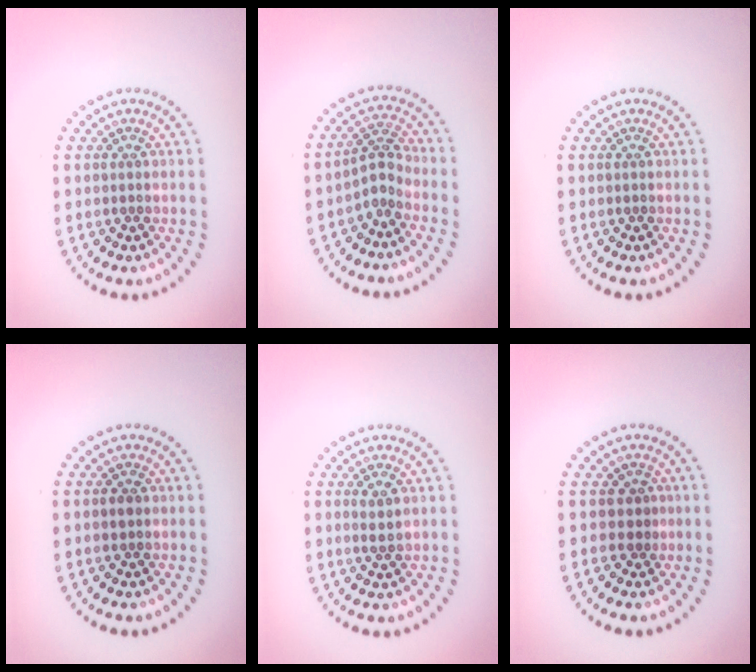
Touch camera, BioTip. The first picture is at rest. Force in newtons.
{"total": 2.2, "press": 1.4, "slide": 1.7}
{"total": 0.0}
{"total": 1.0, "press": 0.9, "slide": 0.3}
{"total": 1.3, "press": 1.2, "slide": 0.4}
{"total": 1.1, "press": 0.8, "slide": 0.7}